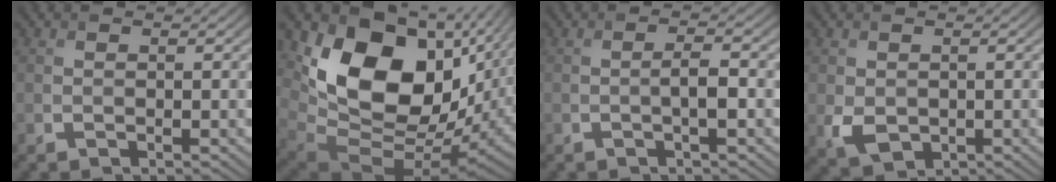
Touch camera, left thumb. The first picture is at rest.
{"total": 18.1, "force": [4.4, 11.8, 13.0], "torque": [-0.247, -0.023, 0.100]}
{"total": 2.1, "force": [-0.6, 0.3, 2.0], "torque": [-0.037, 0.005, -0.013]}
{"total": 2.9, "force": [-0.2, 2.3, 1.7], "torque": [-0.046, -0.011, 0.001]}